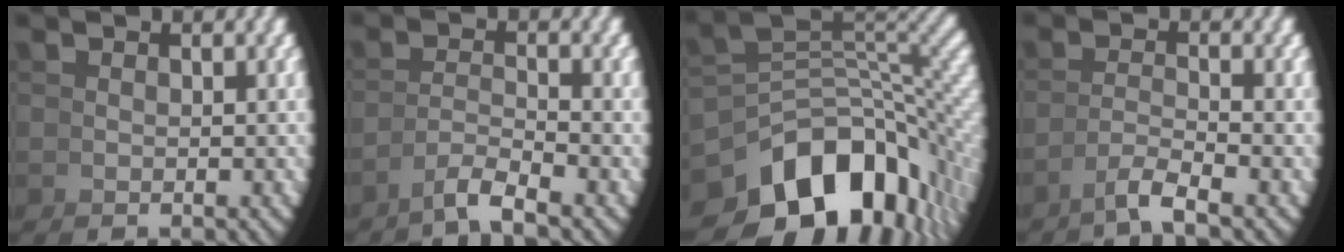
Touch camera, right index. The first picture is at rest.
{"total": 2.5, "force": [-1.9, -0.4, 1.5], "torque": [-0.016, 0.004, -0.037]}
{"total": 14.6, "force": [-3.0, 8.9, 11.1], "torque": [-0.175, -0.048, -0.016]}
{"total": 2.4, "force": [-1.6, -0.7, 1.6], "torque": [-0.021, 0.002, -0.029]}